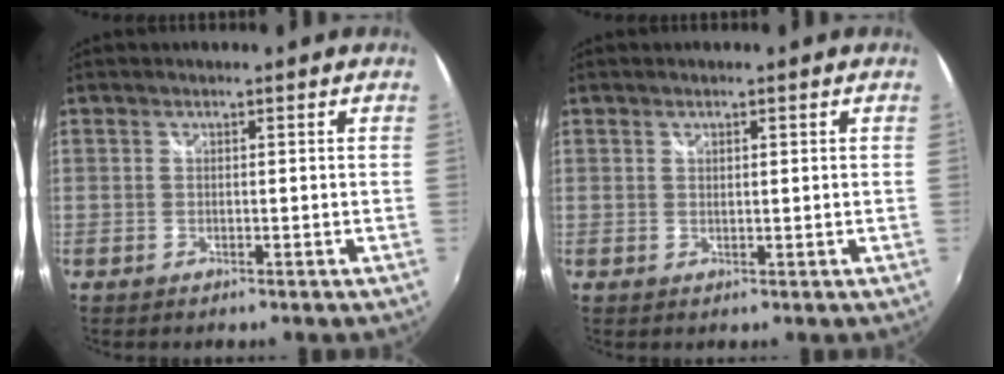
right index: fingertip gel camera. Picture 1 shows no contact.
{"total": 1.0, "force": [0.5, 0.3, 0.7], "torque": [-0.011, 0.002, 0.009]}